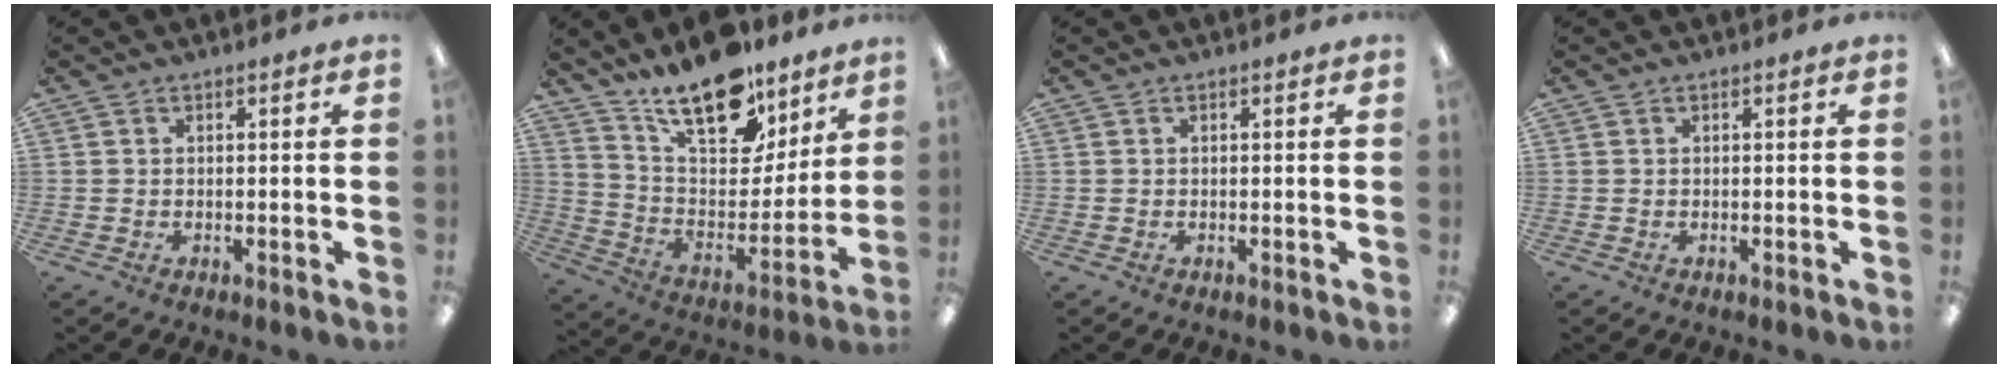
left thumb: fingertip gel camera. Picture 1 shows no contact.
{"total": 20.1, "force": [15.6, 8.5, 9.5], "torque": [-0.159, -0.108, 0.277]}
{"total": 0.0}
{"total": 0.0}